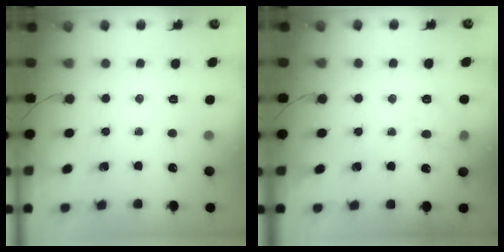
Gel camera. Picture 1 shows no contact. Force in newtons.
{"total": 8.7, "press": 8.5, "slide": 1.4}